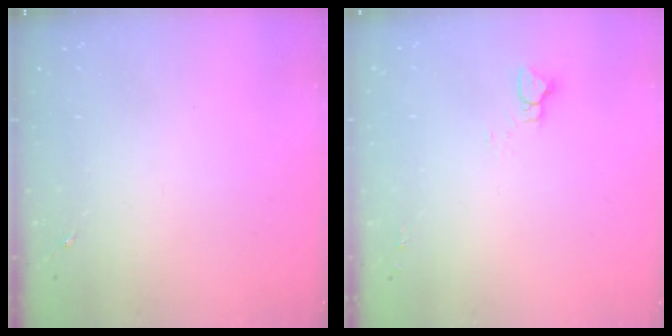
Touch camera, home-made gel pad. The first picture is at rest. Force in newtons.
{"total": 3.6, "press": 3.6, "slide": 0.3}